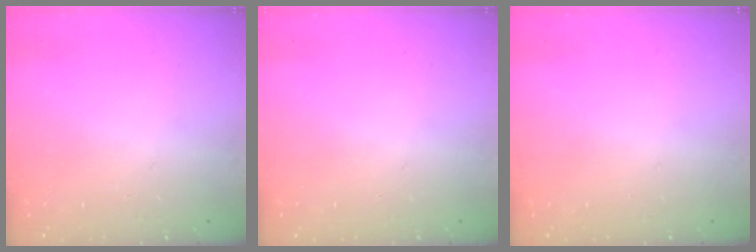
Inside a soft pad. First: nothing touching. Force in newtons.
{"total": 0.0}
{"total": 0.0}